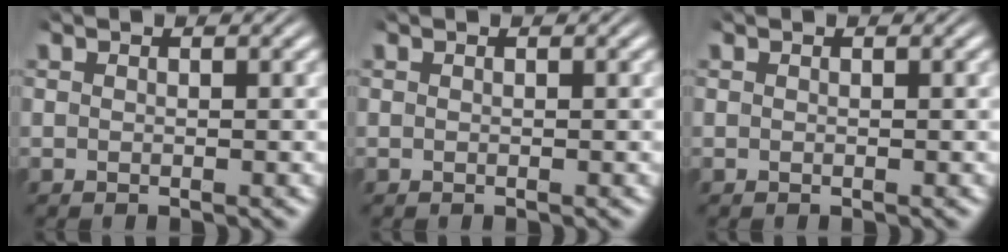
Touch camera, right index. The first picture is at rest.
{"total": 0.0}
{"total": 0.0}